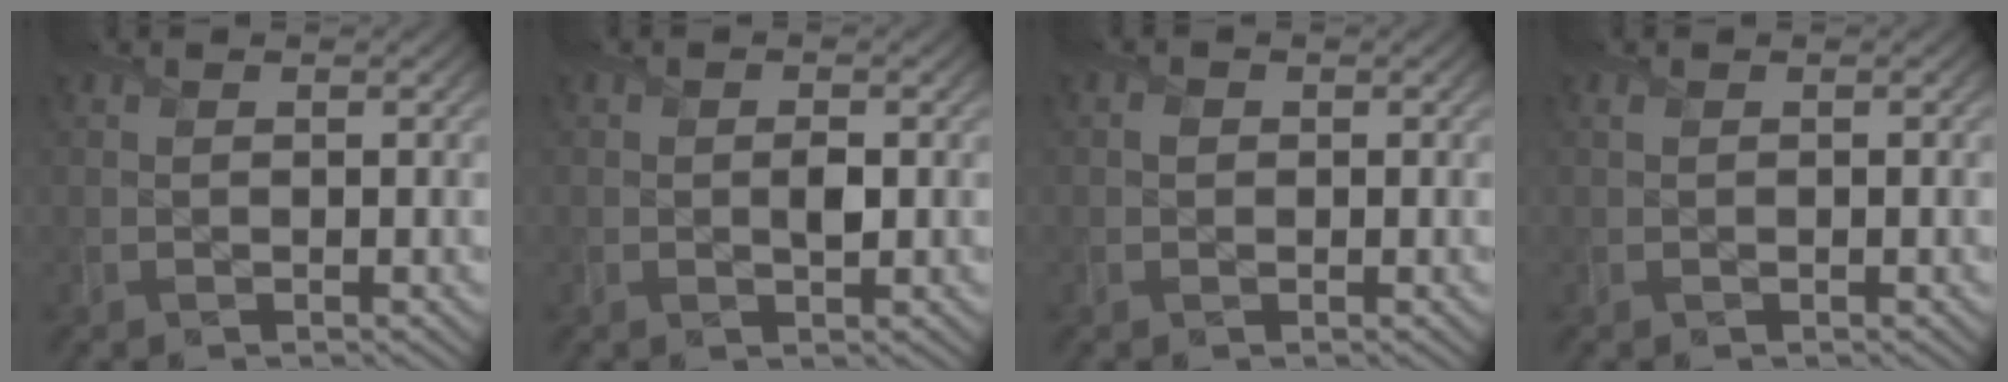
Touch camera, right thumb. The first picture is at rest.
{"total": 1.4, "force": [-0.1, 0.9, 1.1], "torque": [-0.015, -0.003, -0.001]}
{"total": 0.7, "force": [0.0, 0.7, 0.1], "torque": [-0.003, -0.001, -0.003]}
{"total": 0.0}